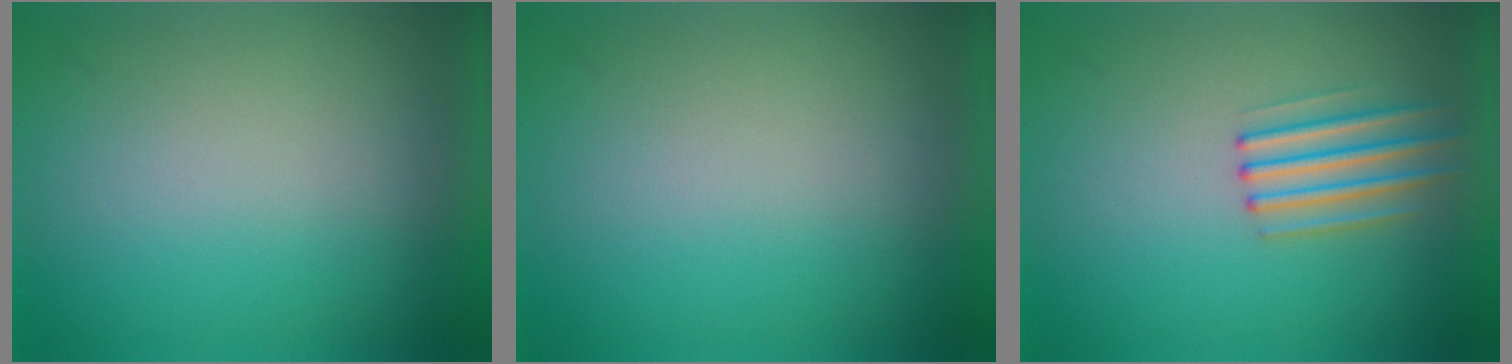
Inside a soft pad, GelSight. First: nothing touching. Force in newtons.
{"total": 0.0}
{"total": 2.1}